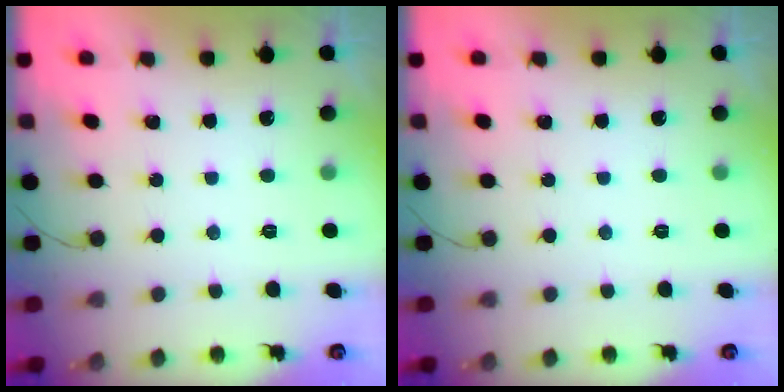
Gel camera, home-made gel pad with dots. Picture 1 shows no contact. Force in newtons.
{"total": 0.0}